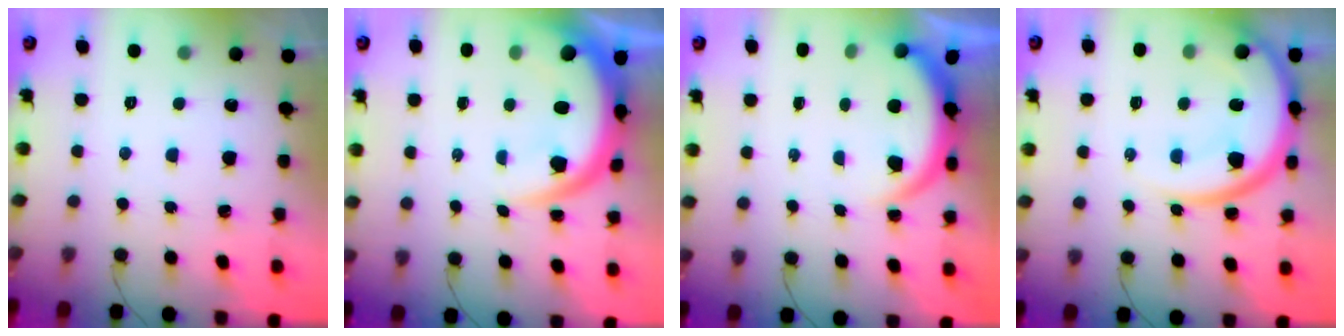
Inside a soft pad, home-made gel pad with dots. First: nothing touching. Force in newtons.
{"total": 9.5, "press": 9.5, "slide": 0.8}
{"total": 4.0, "press": 3.9, "slide": 0.3}
{"total": 14.3, "press": 14.2, "slide": 1.3}